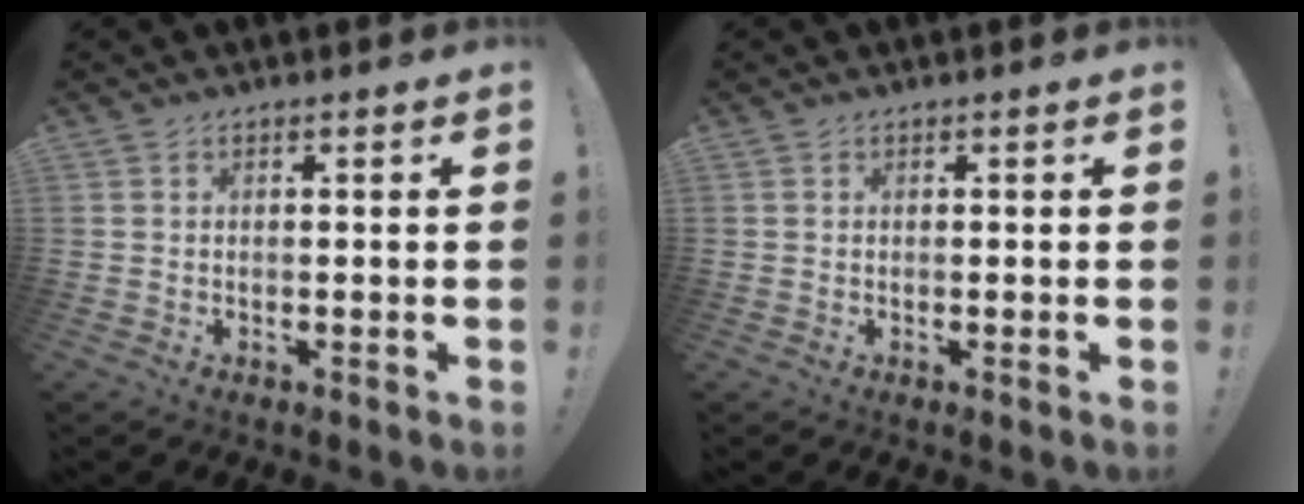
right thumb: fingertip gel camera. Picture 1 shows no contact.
{"total": 0.0}